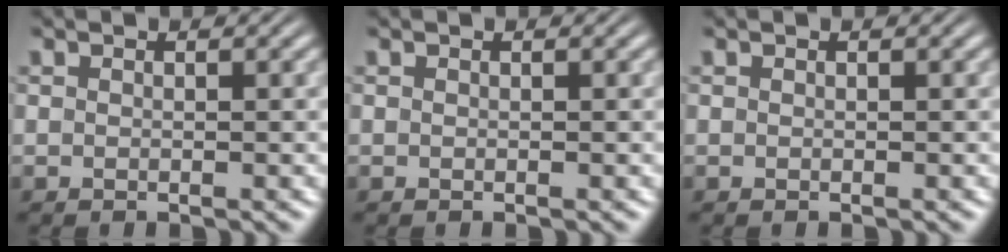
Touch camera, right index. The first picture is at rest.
{"total": 0.0}
{"total": 0.0}